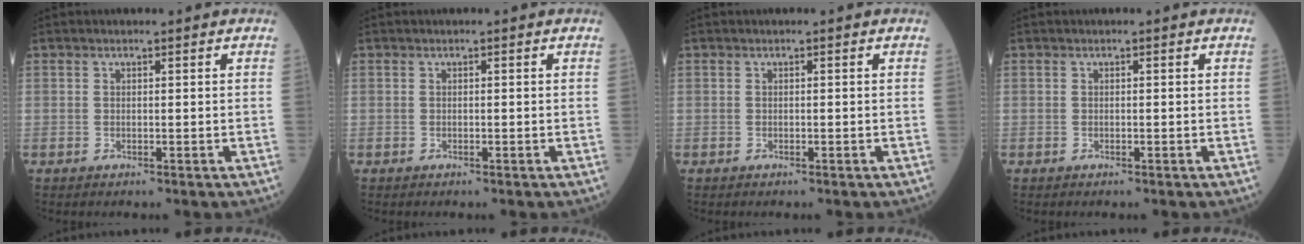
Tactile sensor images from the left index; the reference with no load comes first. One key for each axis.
{"total": 0.0}
{"total": 0.0}
{"total": 0.0}